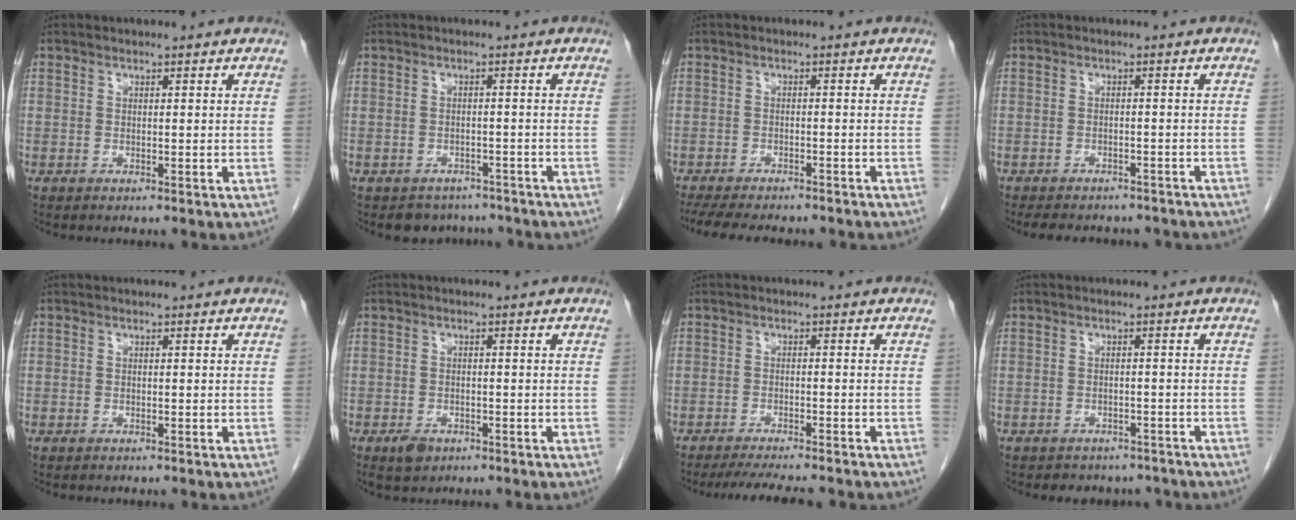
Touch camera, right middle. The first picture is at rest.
{"total": 4.7, "force": [-4.1, 2.3, -0.2], "torque": [0.007, 0.008, -0.052]}
{"total": 13.9, "force": [-11.9, 3.4, 6.3], "torque": [-0.120, -0.018, -0.158]}
{"total": 12.3, "force": [-10.5, 4.4, 4.5], "torque": [-0.081, 0.001, -0.118]}
{"total": 0.0}
{"total": 2.5, "force": [-1.5, 1.5, 1.3], "torque": [-0.024, -0.001, -0.018]}
{"total": 8.1, "force": [-7.2, 0.6, 3.7], "torque": [-0.054, -0.018, -0.107]}
{"total": 6.1, "force": [-5.4, 2.9, 0.7], "torque": [-0.008, 0.005, -0.056]}